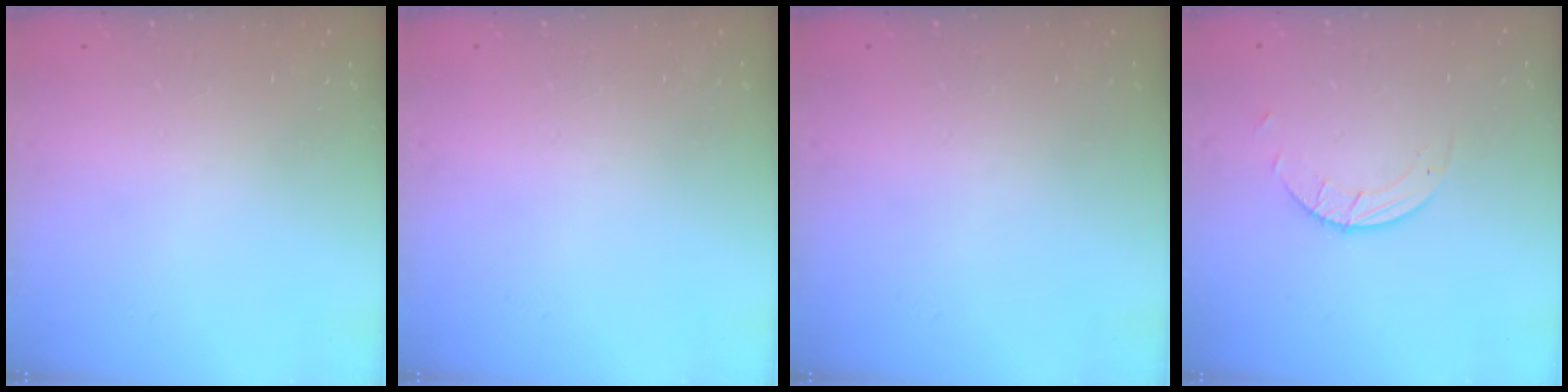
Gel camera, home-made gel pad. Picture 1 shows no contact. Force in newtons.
{"total": 0.0}
{"total": 0.0}
{"total": 1.9, "press": 1.9, "slide": 0.1}